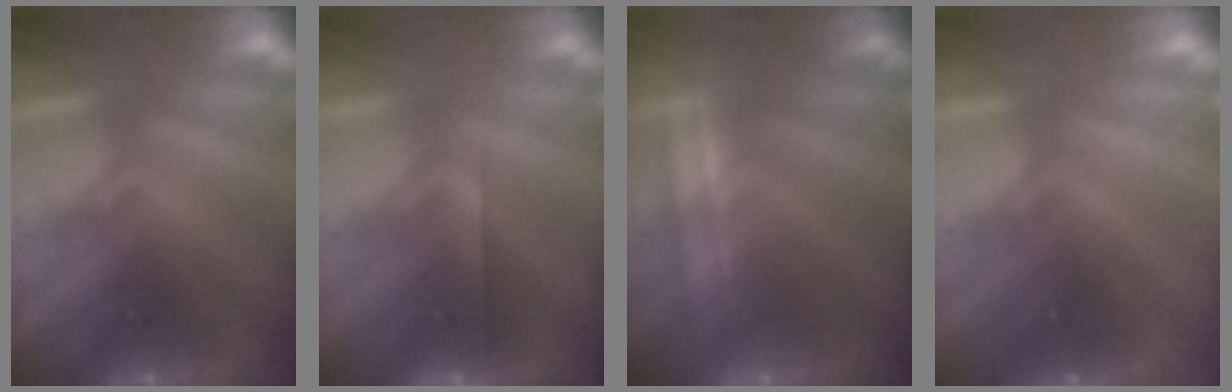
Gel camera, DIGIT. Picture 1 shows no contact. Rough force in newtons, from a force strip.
{"total": 2.6}
{"total": 2.2}
{"total": 2.4}